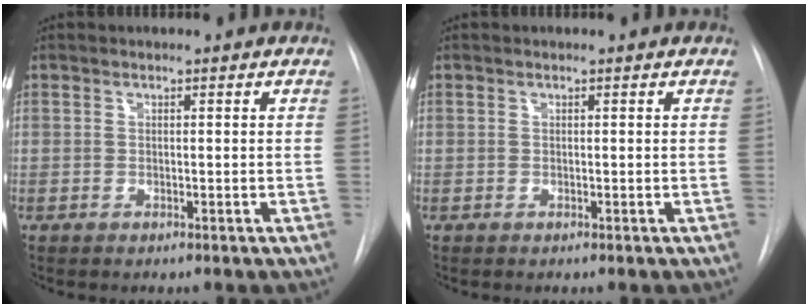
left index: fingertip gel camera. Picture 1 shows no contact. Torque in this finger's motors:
{"motor_torque": [-0.12, 0.13, 0.00, -0.01]}